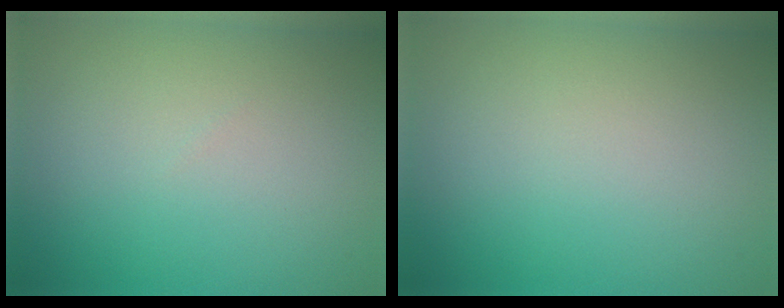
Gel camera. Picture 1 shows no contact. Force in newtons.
{"total": 0.0}